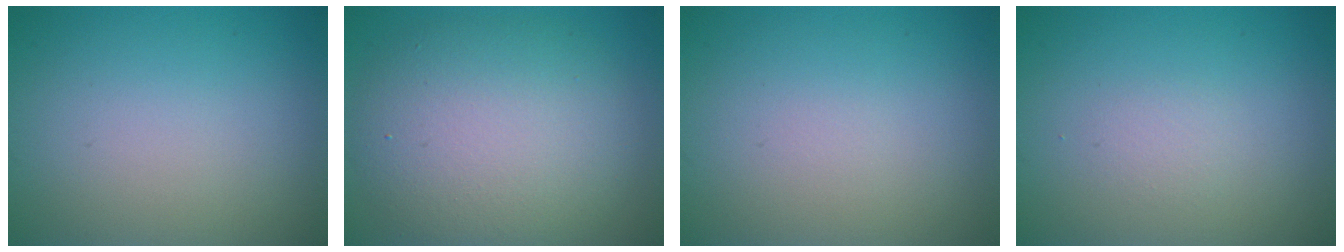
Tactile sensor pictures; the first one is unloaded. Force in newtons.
{"total": 8.4, "press": 8.3, "slide": 0.8}
{"total": 0.0}
{"total": 0.8, "press": 0.8, "slide": 0.0}